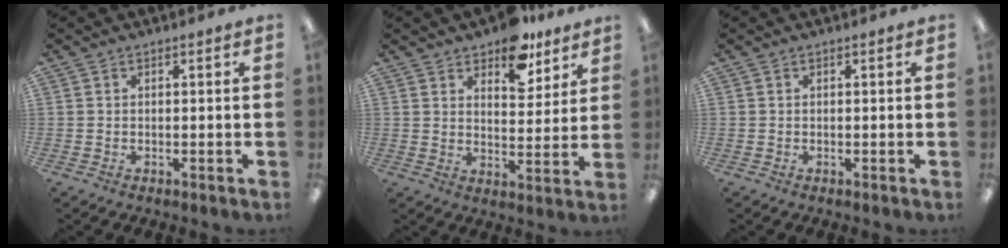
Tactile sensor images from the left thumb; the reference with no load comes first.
{"total": 10.5, "force": [8.0, 5.2, 4.3], "torque": [-0.048, -0.048, 0.142]}
{"total": 0.0}